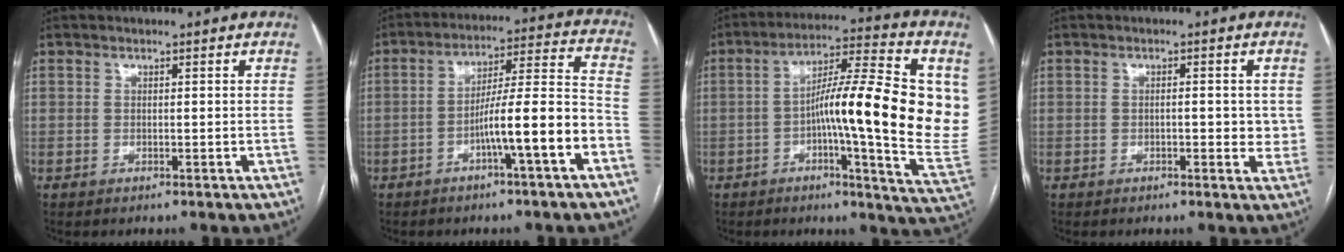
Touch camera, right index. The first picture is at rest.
{"total": 11.7, "force": [-5.0, -0.1, 10.6], "torque": [-0.169, 0.021, -0.079]}
{"total": 20.7, "force": [1.4, 2.2, 20.5], "torque": [-0.252, 0.025, 0.015]}
{"total": 1.2, "force": [0.1, 0.1, 1.2], "torque": [-0.021, 0.002, 0.001]}